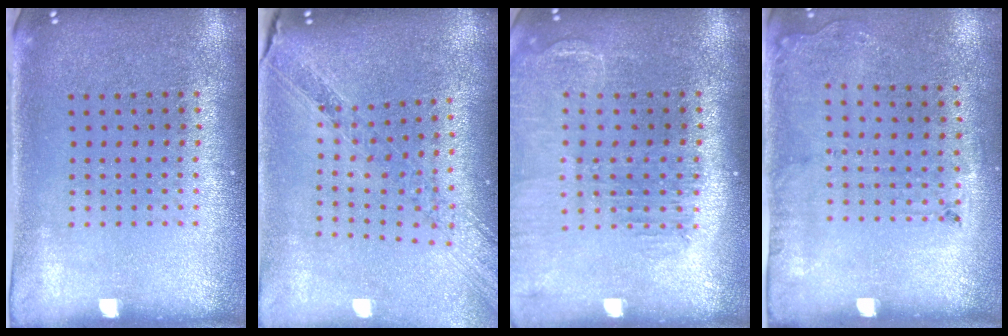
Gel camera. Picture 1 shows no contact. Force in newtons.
{"total": 1.2, "press": 1.1, "slide": 0.3}
{"total": 1.5, "press": 1.4, "slide": 0.2}
{"total": 1.8, "press": 1.2, "slide": 1.3}